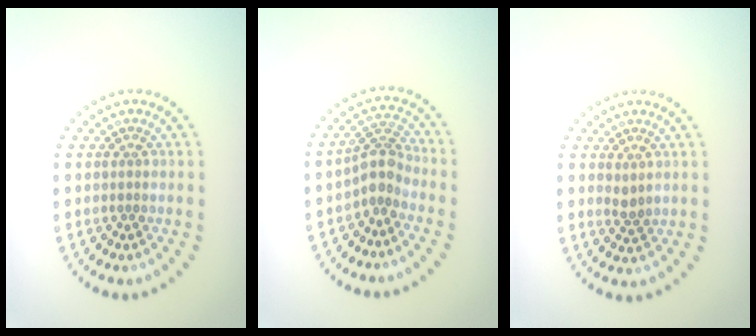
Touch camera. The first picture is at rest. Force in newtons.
{"total": 2.7, "press": 2.1, "slide": 1.7}
{"total": 1.2, "press": 1.1, "slide": 0.5}